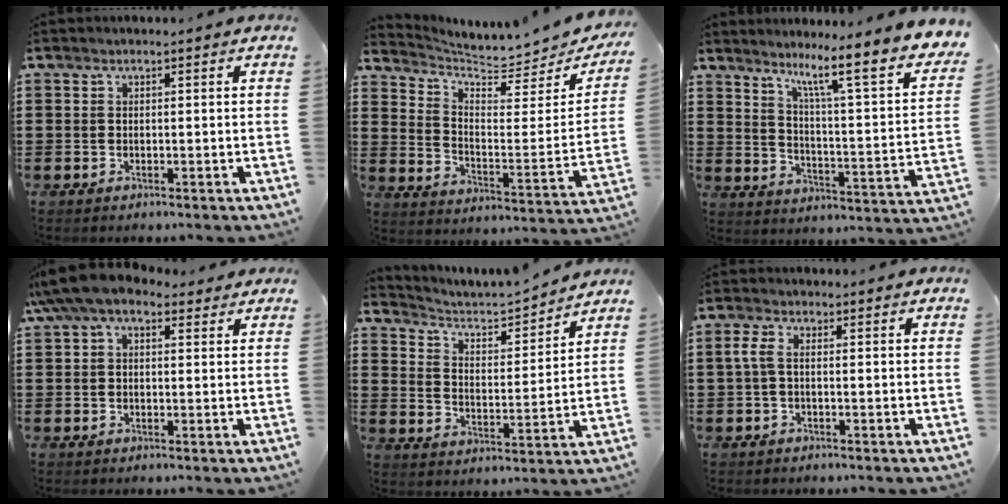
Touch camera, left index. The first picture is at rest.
{"total": 5.2, "force": [5.1, 0.4, 1.2], "torque": [-0.043, -0.050, 0.082]}
{"total": 8.2, "force": [6.1, -0.4, 5.4], "torque": [-0.098, -0.065, 0.083]}
{"total": 6.5, "force": [4.5, 2.6, 3.9], "torque": [-0.089, 0.004, 0.083]}
{"total": 3.6, "force": [3.2, 1.2, 1.1], "torque": [-0.043, -0.027, 0.045]}
{"total": 2.4, "force": [-0.2, 1.0, 2.2], "torque": [-0.057, -0.001, -0.009]}